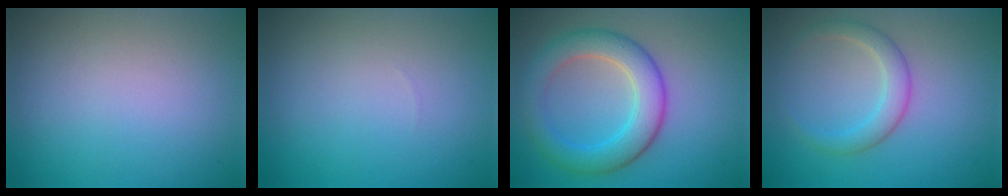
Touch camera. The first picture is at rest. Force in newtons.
{"total": 0.0}
{"total": 5.6, "press": 5.6, "slide": 0.1}
{"total": 2.6, "press": 2.6, "slide": 0.1}